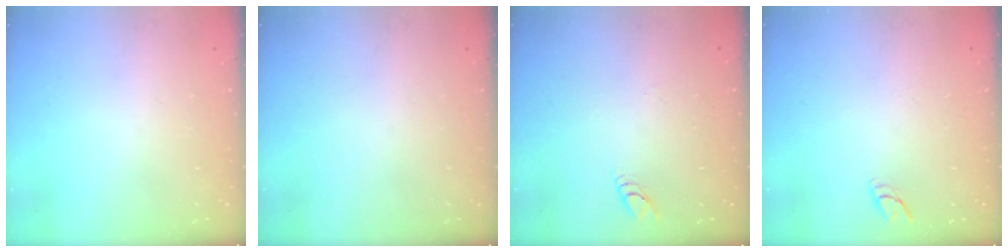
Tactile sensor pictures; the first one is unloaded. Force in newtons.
{"total": 0.0}
{"total": 2.7, "press": 2.7, "slide": 0.3}
{"total": 4.8, "press": 4.7, "slide": 0.4}